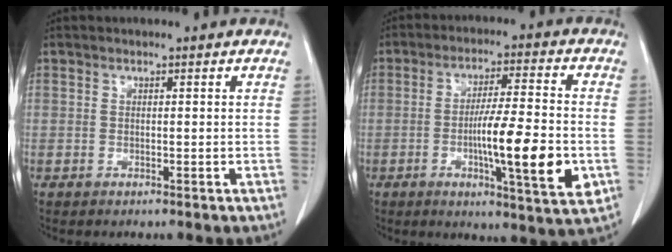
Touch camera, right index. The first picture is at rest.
{"total": 14.0, "force": [-3.2, 1.0, 13.6], "torque": [-0.212, -0.012, -0.050]}